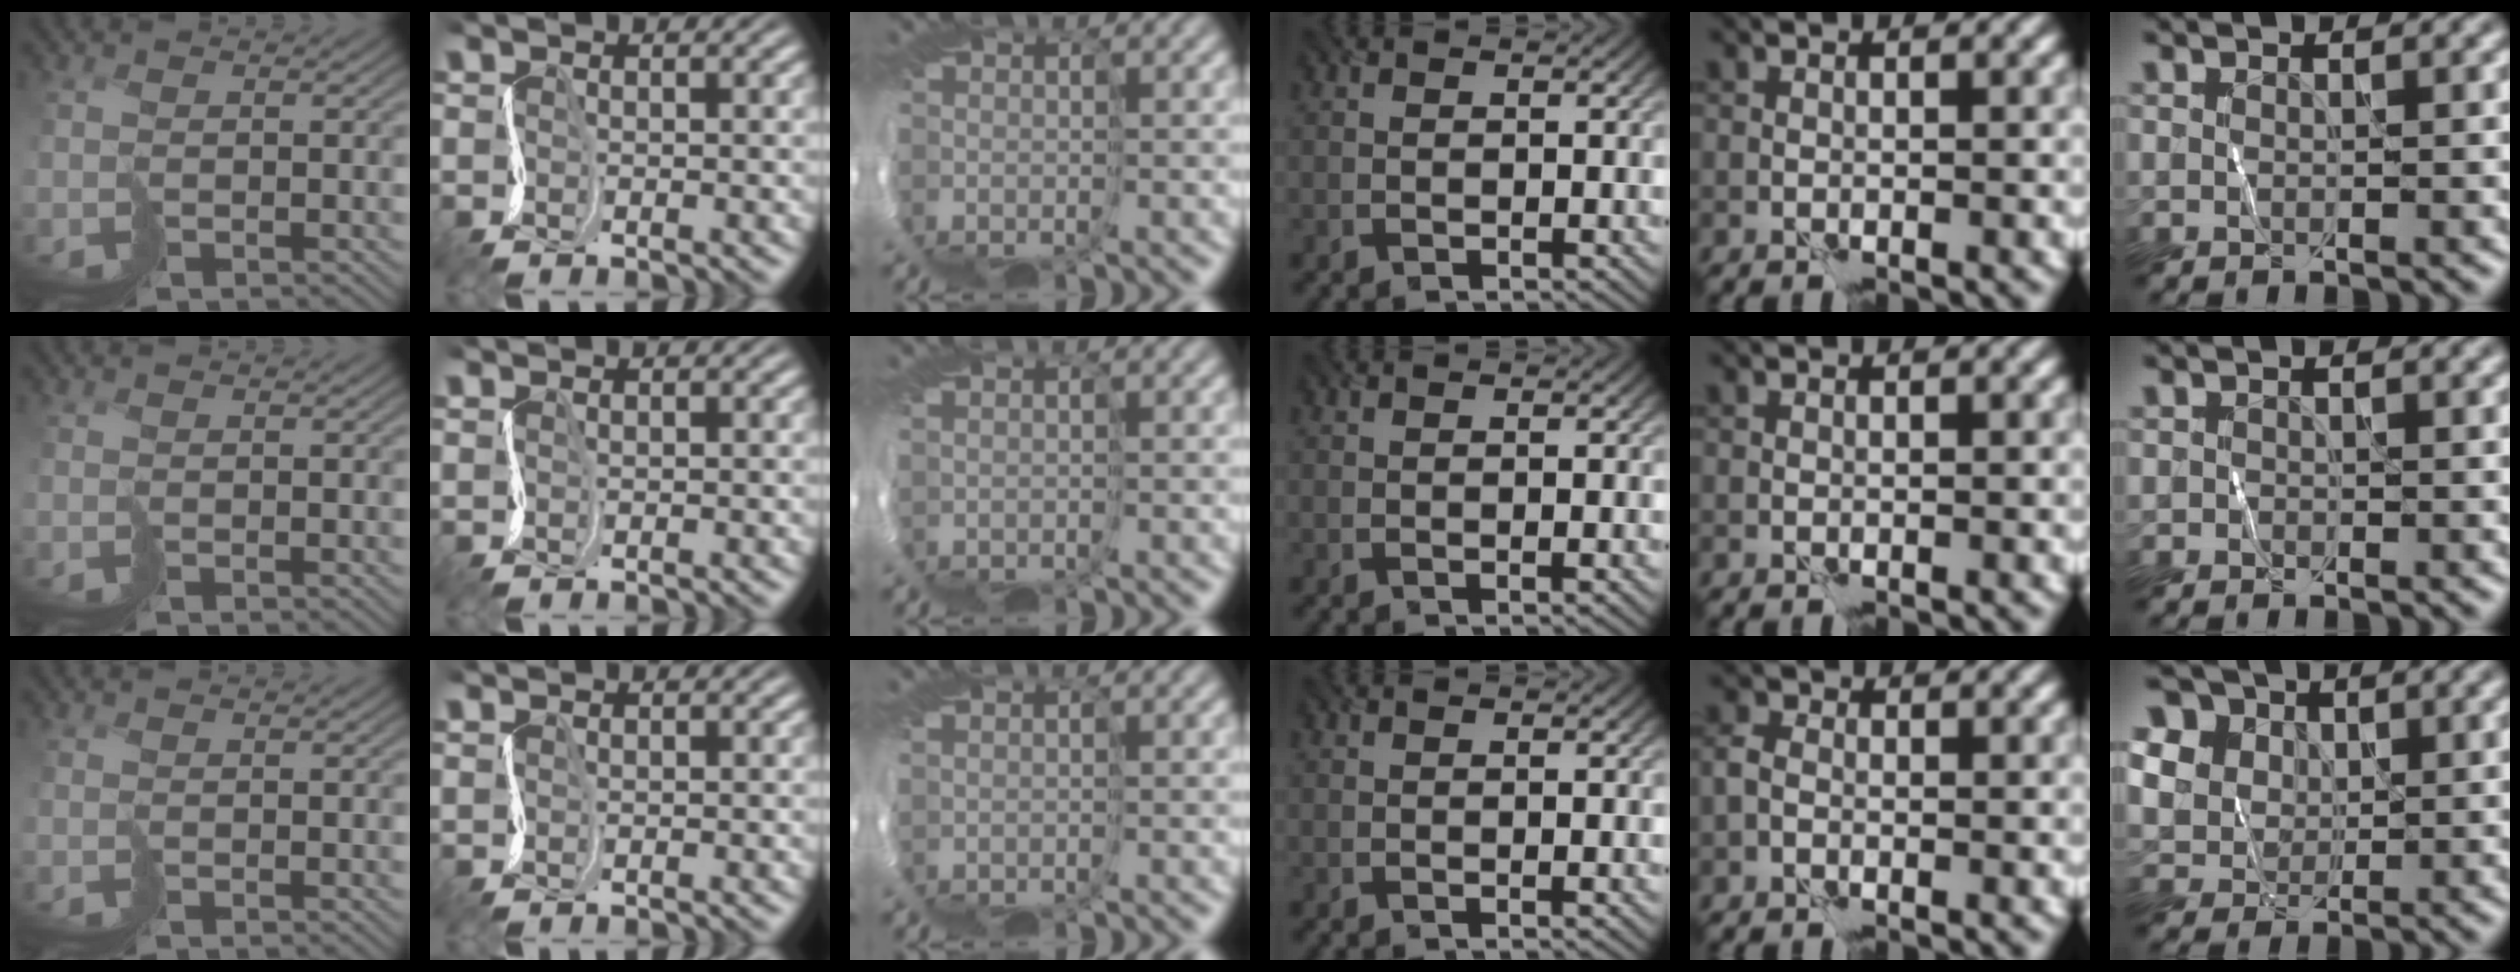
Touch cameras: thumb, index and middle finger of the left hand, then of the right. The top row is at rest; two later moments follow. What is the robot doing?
{"motion": "cut", "object": "tissue"}